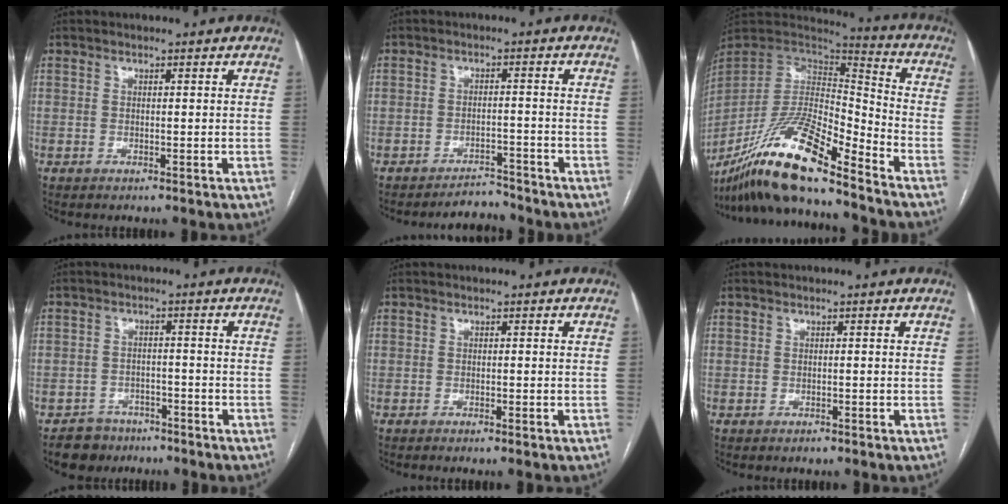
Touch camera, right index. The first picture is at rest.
{"total": 3.4, "force": [-3.3, 0.7, -0.3], "torque": [0.008, 0.001, -0.051]}
{"total": 18.5, "force": [-14.1, 2.3, 11.8], "torque": [-0.234, -0.009, -0.263]}
{"total": 4.7, "force": [-3.2, 3.3, -0.4], "torque": [0.012, 0.012, -0.051]}
{"total": 0.6, "force": [-0.4, -0.1, 0.4], "torque": [-0.009, 0.000, -0.008]}
{"total": 0.6, "force": [-0.4, 0.3, 0.2], "torque": [-0.001, 0.001, -0.007]}